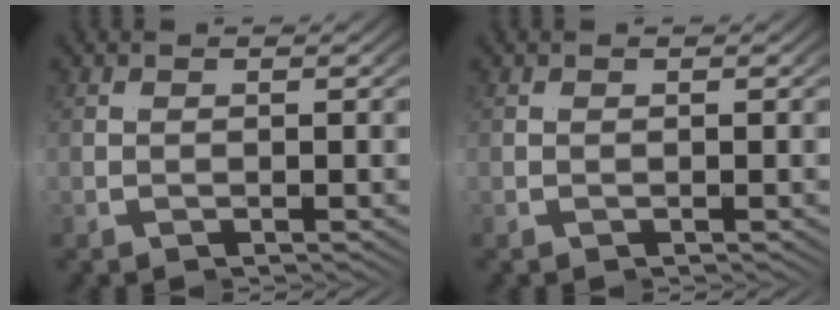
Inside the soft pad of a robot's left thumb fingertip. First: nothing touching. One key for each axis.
{"total": 0.0}